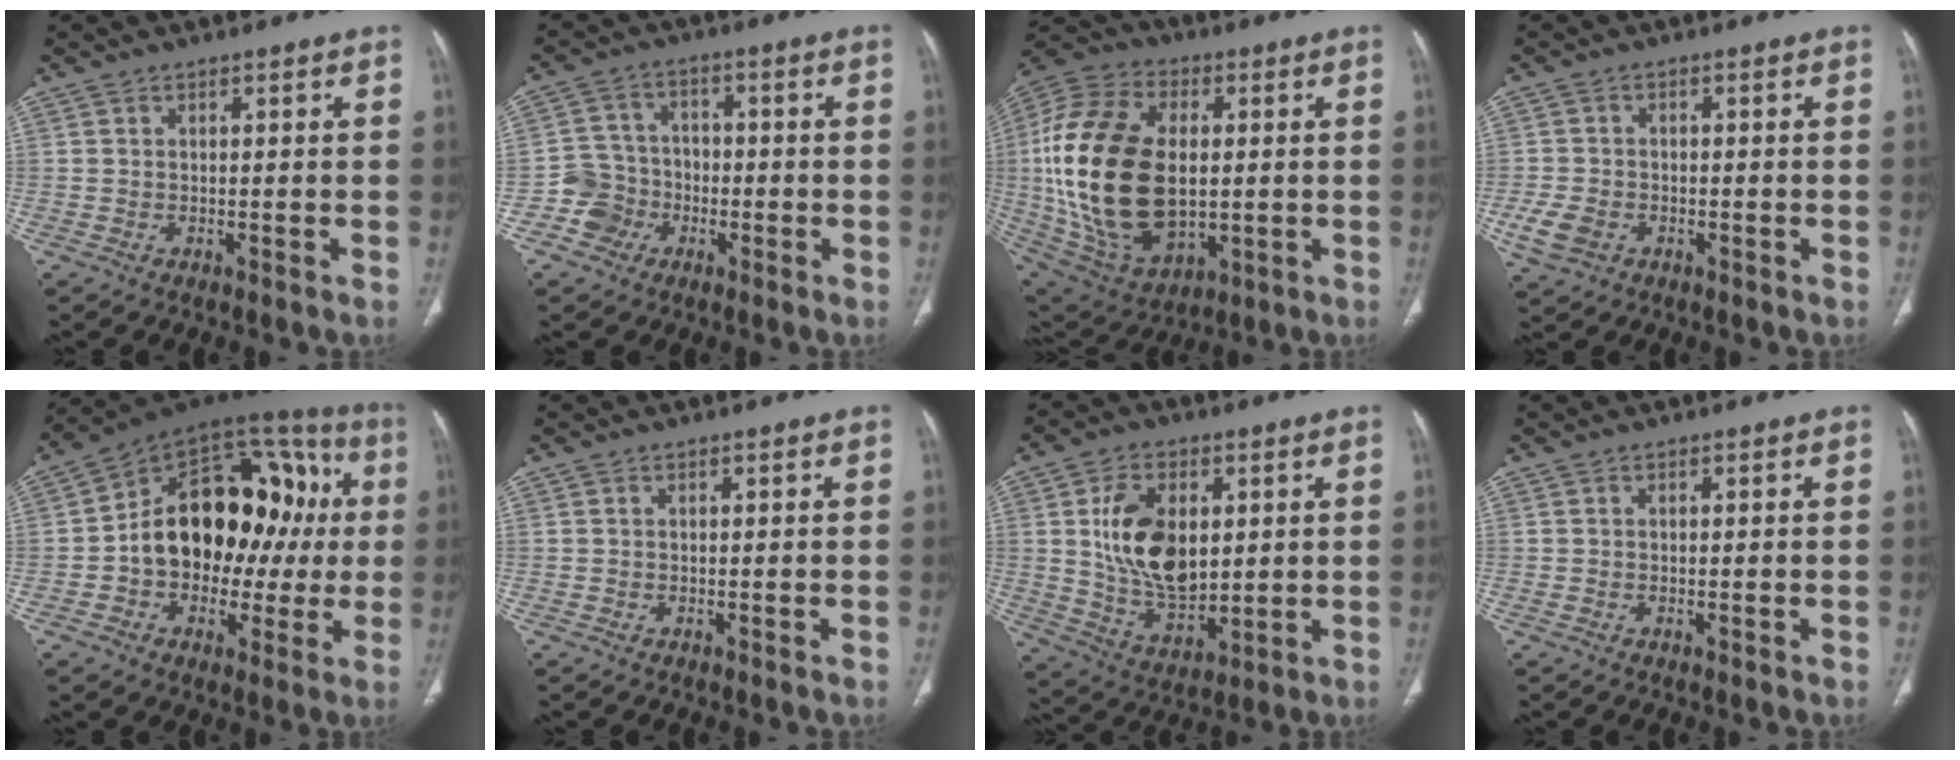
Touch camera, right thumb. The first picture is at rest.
{"total": 6.8, "force": [-2.8, 6.2, 0.7], "torque": [0.022, 0.027, -0.055]}
{"total": 28.1, "force": [0.6, 17.2, 22.2], "torque": [-0.444, -0.008, 0.026]}
{"total": 5.3, "force": [-1.9, 4.0, 2.9], "torque": [-0.061, 0.005, -0.030]}
{"total": 24.8, "force": [0.5, 16.5, 18.5], "torque": [-0.235, 0.053, 0.008]}
{"total": 0.0}
{"total": 15.3, "force": [2.7, 9.5, 11.7], "torque": [-0.180, -0.018, 0.058]}
{"total": 0.0}